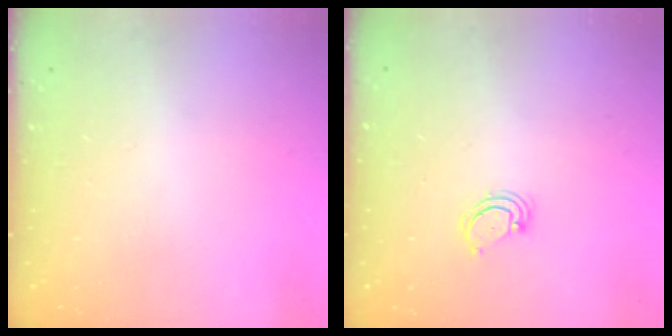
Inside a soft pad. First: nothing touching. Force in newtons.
{"total": 3.3, "press": 3.3, "slide": 0.3}